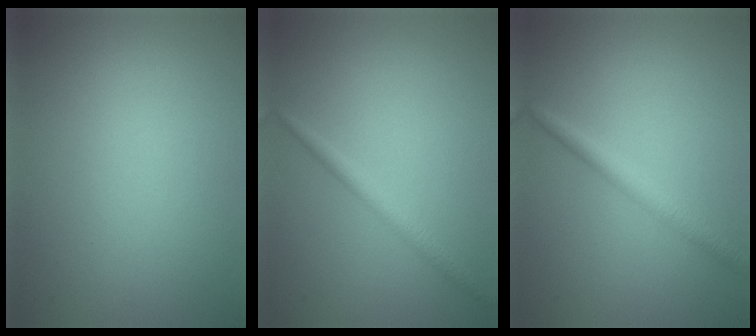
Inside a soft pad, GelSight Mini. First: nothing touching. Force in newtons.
{"total": 1.6, "press": 1.6, "slide": 0.1}
{"total": 1.5, "press": 1.5, "slide": 0.1}